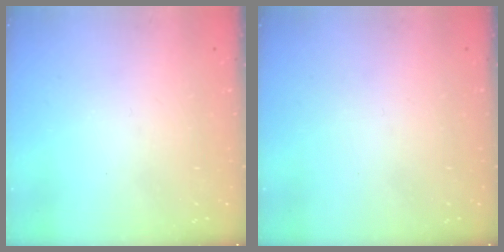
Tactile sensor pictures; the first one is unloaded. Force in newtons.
{"total": 0.0}